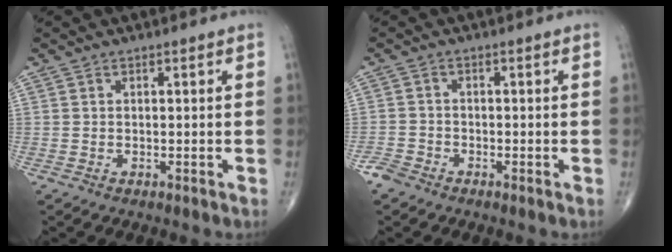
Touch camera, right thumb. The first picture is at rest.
{"total": 2.7, "force": [-2.2, 1.4, 0.6], "torque": [-0.013, 0.003, -0.048]}